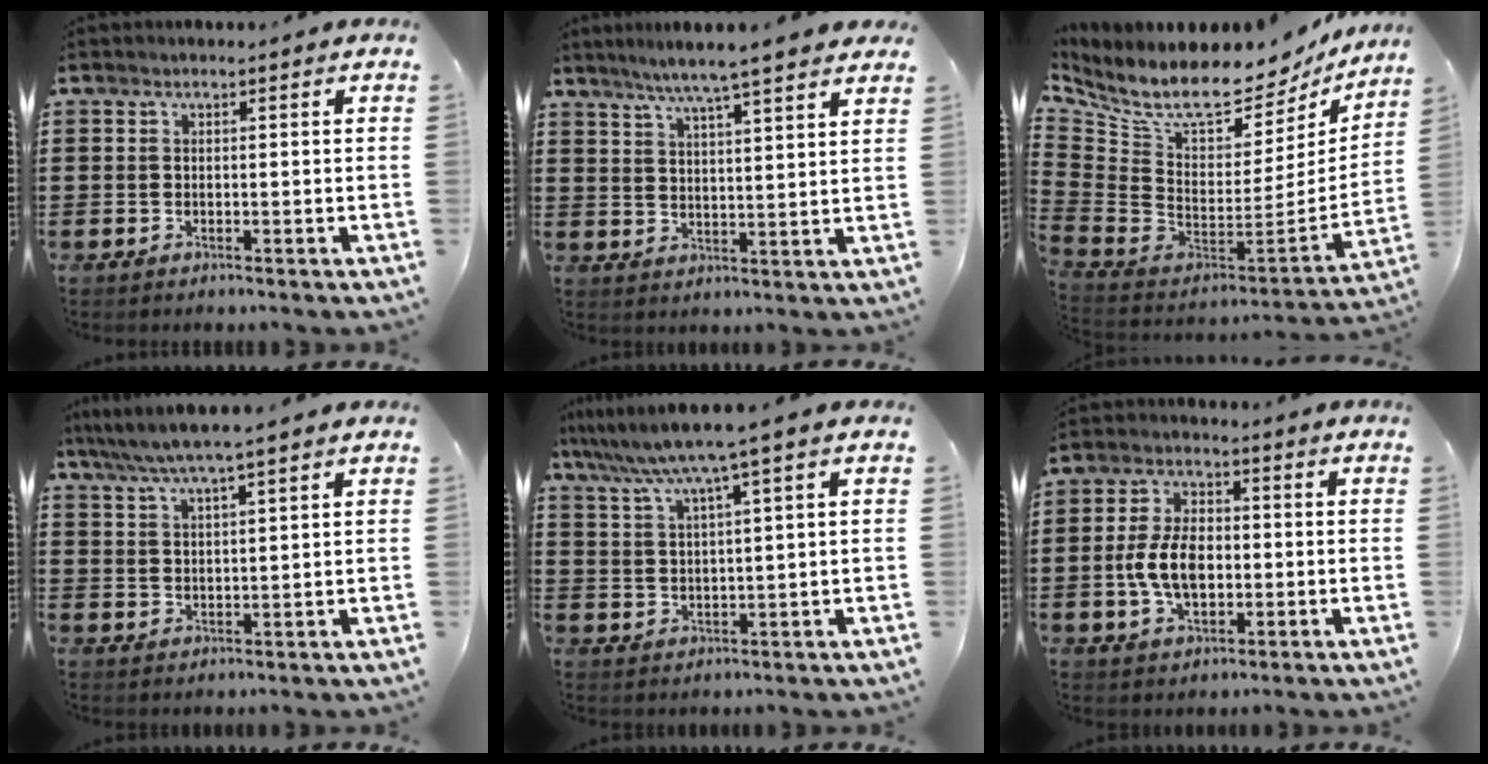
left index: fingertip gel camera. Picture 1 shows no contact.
{"total": 5.6, "force": [4.8, -0.6, 3.0], "torque": [-0.074, -0.022, 0.080]}
{"total": 8.5, "force": [6.8, 2.1, 4.7], "torque": [-0.120, -0.074, 0.115]}
{"total": 4.5, "force": [3.5, -0.3, 2.8], "torque": [-0.064, -0.014, 0.060]}
{"total": 5.9, "force": [3.9, -0.5, 4.4], "torque": [-0.099, -0.021, 0.062]}
{"total": 8.0, "force": [-1.1, 4.6, 6.4], "torque": [-0.144, 0.004, -0.025]}